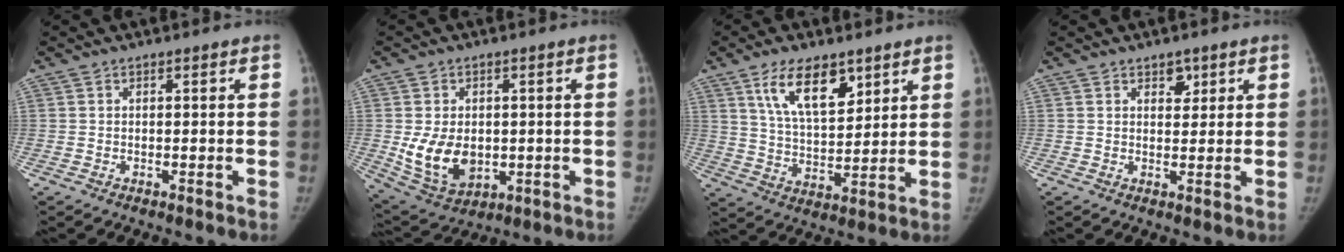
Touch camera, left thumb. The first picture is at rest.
{"total": 11.0, "force": [-0.7, 7.9, 7.7], "torque": [-0.113, -0.011, 0.010]}
{"total": 12.3, "force": [7.0, 5.7, 8.4], "torque": [-0.121, -0.040, 0.133]}
{"total": 2.8, "force": [1.7, 1.8, 1.3], "torque": [0.000, -0.010, 0.026]}